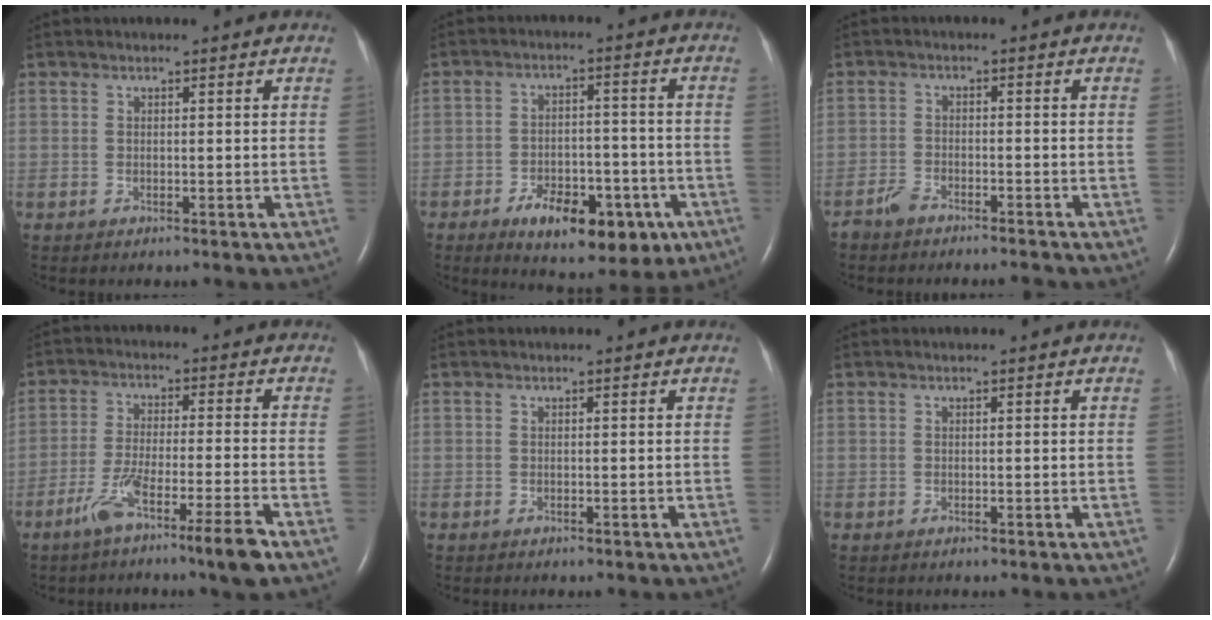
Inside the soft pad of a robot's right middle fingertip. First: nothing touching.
{"total": 12.6, "force": [-6.6, 5.9, 8.9], "torque": [-0.119, 0.007, -0.089]}
{"total": 3.6, "force": [-3.2, 0.8, 1.3], "torque": [-0.026, -0.004, -0.057]}
{"total": 9.2, "force": [-5.8, -0.6, 7.1], "torque": [-0.129, -0.019, -0.106]}
{"total": 0.0}
{"total": 0.0}